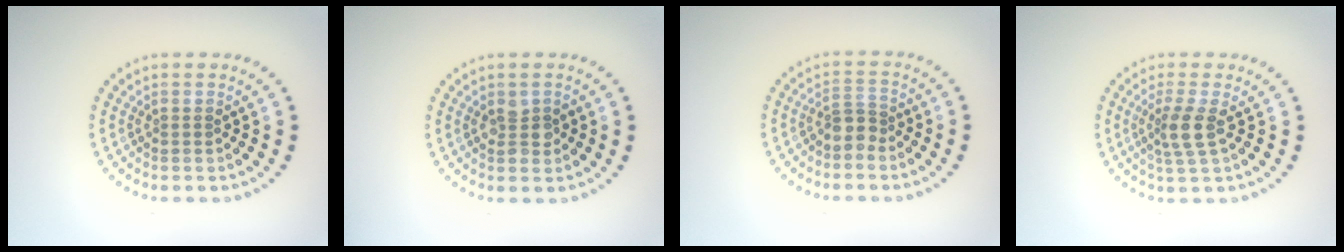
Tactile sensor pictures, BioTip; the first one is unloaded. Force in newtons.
{"total": 1.8, "press": 1.7, "slide": 0.2}
{"total": 2.1, "press": 1.7, "slide": 1.3}
{"total": 2.6, "press": 2.0, "slide": 1.6}